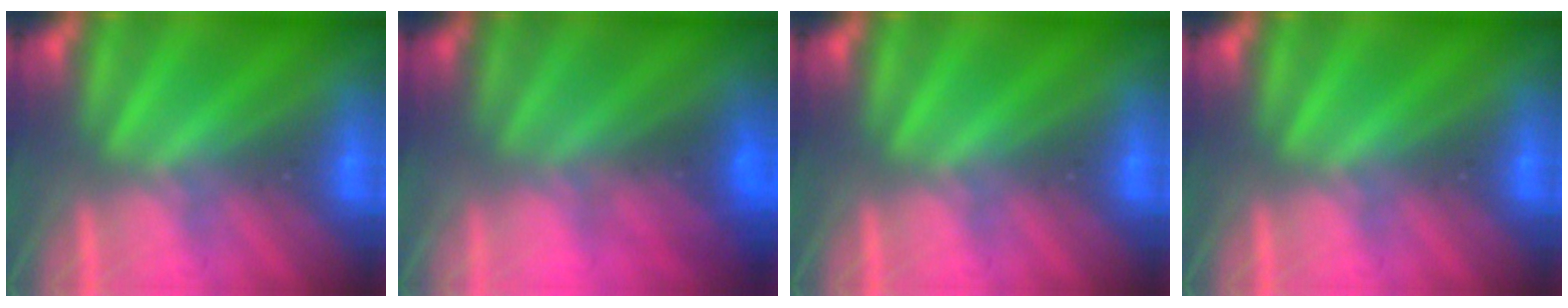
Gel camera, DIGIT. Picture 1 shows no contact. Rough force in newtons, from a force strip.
{"total": 2.9}
{"total": 0.0}
{"total": 0.0}